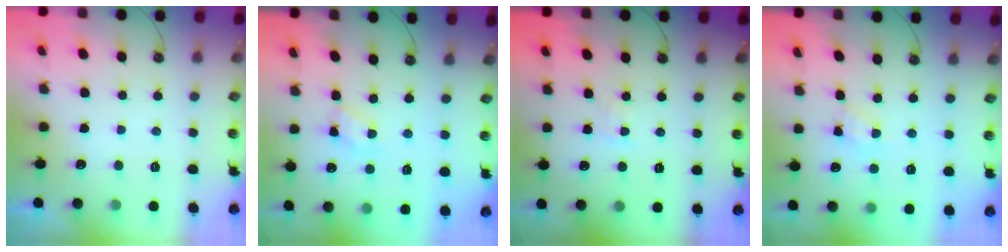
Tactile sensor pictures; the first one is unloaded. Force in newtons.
{"total": 2.9, "press": 2.9, "slide": 0.4}
{"total": 2.4, "press": 2.4, "slide": 0.4}
{"total": 4.8, "press": 4.7, "slide": 0.8}